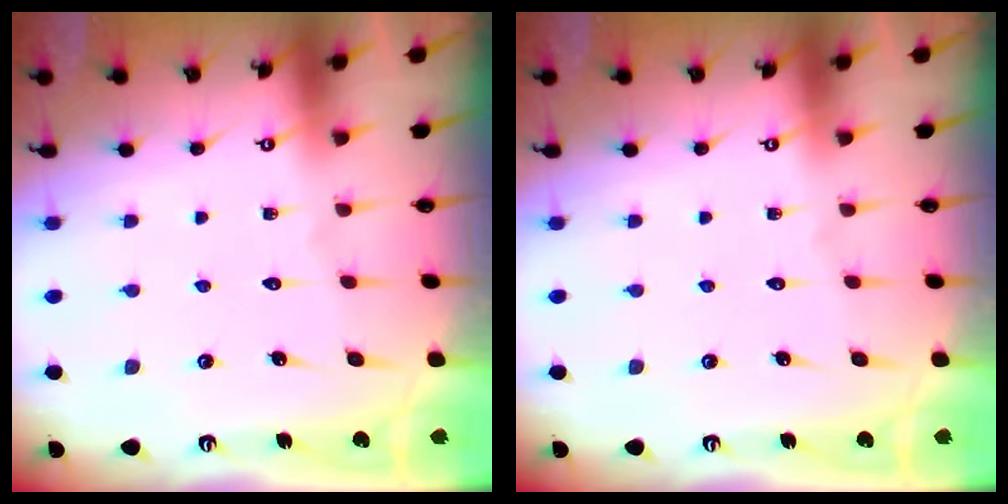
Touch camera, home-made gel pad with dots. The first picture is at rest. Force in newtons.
{"total": 0.0}